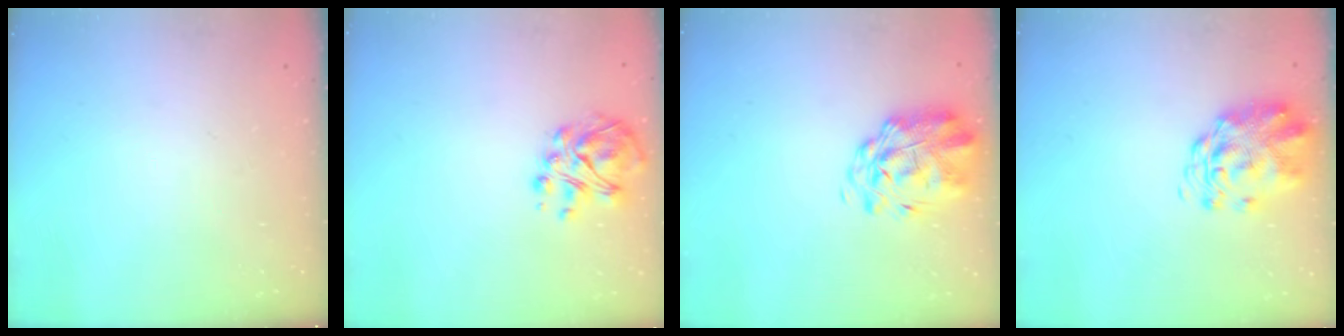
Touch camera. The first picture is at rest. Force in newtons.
{"total": 7.2, "press": 7.1, "slide": 1.3}
{"total": 3.2, "press": 2.8, "slide": 1.6}
{"total": 3.4, "press": 3.2, "slide": 0.9}